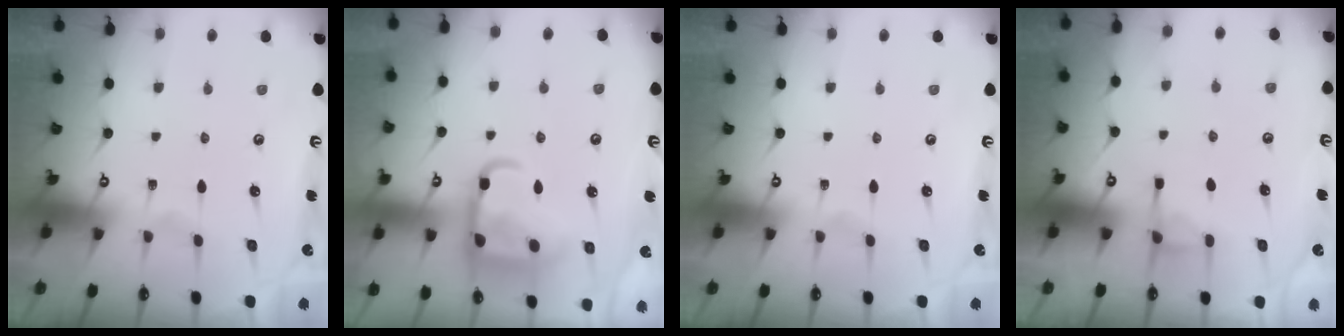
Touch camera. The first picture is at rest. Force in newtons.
{"total": 15.3, "press": 15.2, "slide": 1.5}
{"total": 0.0}
{"total": 3.2, "press": 3.2, "slide": 0.2}